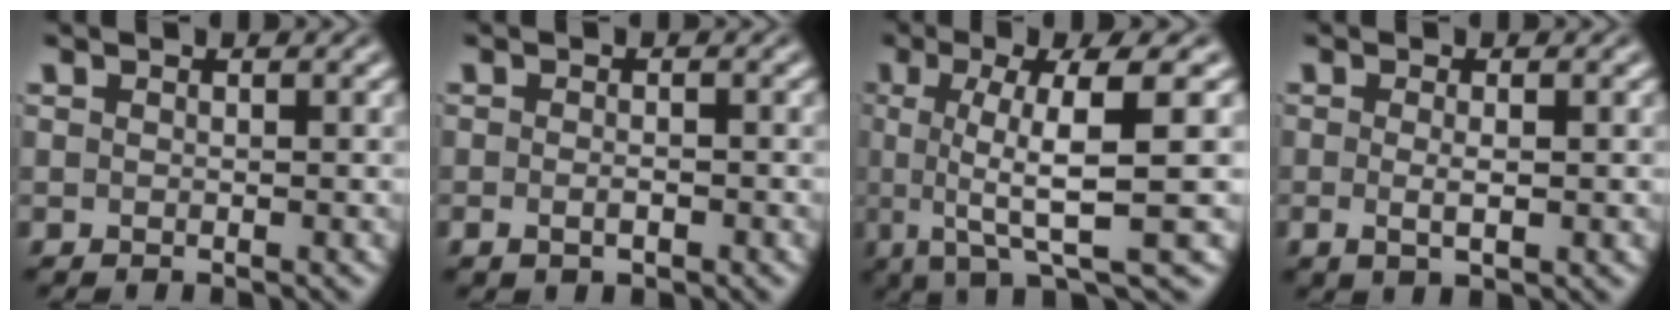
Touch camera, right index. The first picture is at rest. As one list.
[{"total": 1.5, "force": [-1.1, 0.5, 0.9], "torque": [-0.019, -0.005, -0.014]}, {"total": 7.1, "force": [-0.9, 1.1, 6.9], "torque": [-0.117, -0.020, -0.001]}, {"total": 1.7, "force": [-0.7, 0.0, 1.5], "torque": [-0.032, -0.012, -0.004]}]